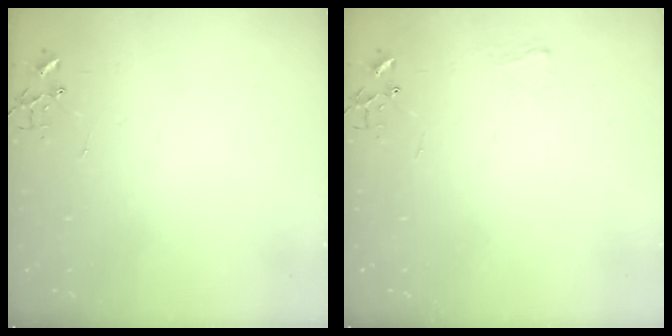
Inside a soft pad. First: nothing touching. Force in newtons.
{"total": 6.3, "press": 6.3, "slide": 0.7}